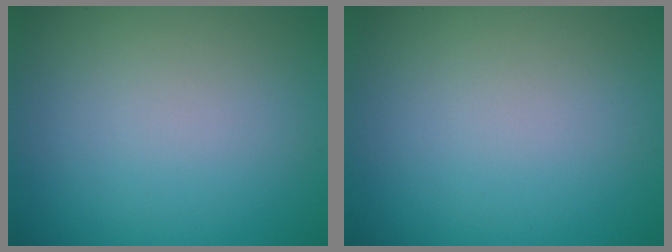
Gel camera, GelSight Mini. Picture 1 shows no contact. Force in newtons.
{"total": 0.0}